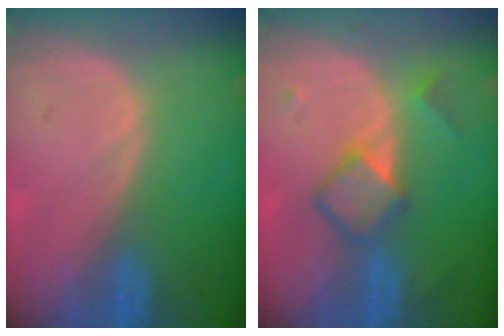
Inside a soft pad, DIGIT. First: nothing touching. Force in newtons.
{"total": 5.3, "press": 5.3, "slide": 0.1}